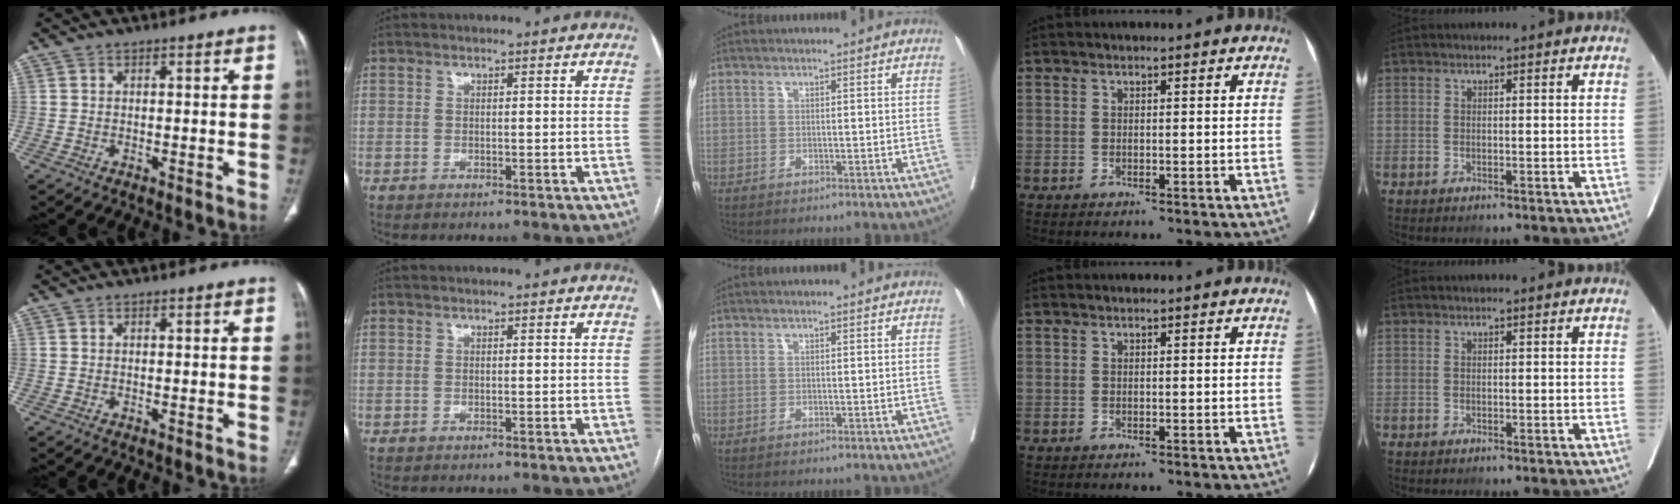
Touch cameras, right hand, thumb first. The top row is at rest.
{}